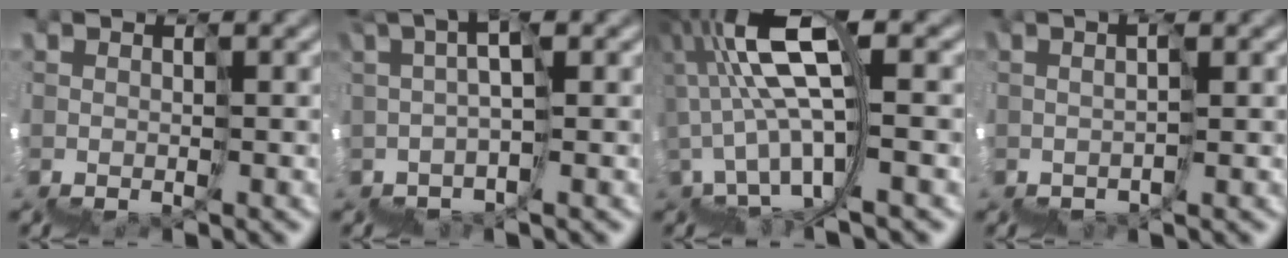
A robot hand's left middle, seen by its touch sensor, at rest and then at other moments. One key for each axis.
{"total": 1.2, "fx": 1.1, "fy": -0.3, "fz": 0.4, "tx": -0.018, "ty": 0.018, "tz": 0.004}
{"total": 6.6, "fx": 0.5, "fy": 1.7, "fz": 6.3, "tx": -0.125, "ty": 0.028, "tz": -0.003}
{"total": 1.6, "fx": 1.3, "fy": 0.0, "fz": 0.9, "tx": -0.005, "ty": 0.015, "tz": 0.022}